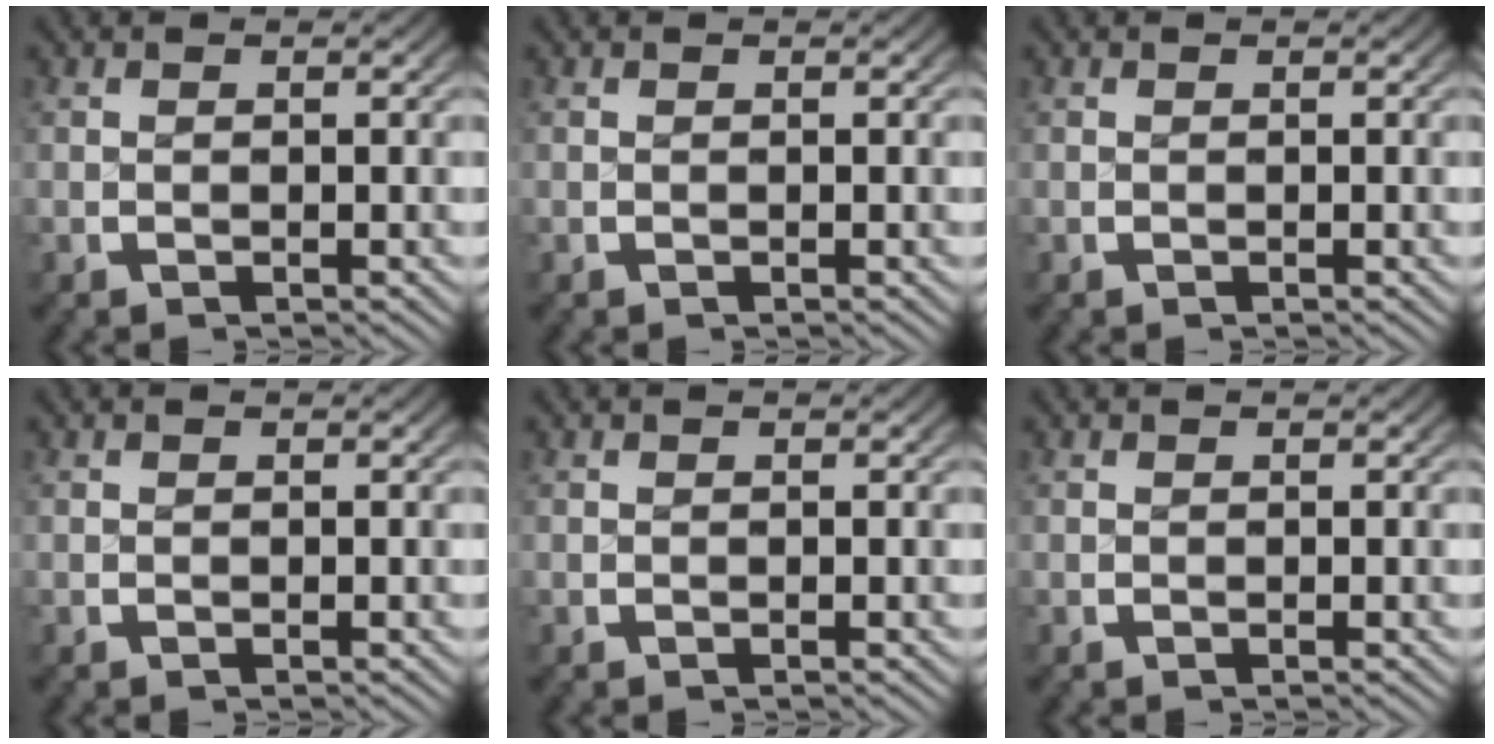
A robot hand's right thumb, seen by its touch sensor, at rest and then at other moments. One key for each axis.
{"total": 0.0}
{"total": 0.0}
{"total": 0.0}
{"total": 0.0}
{"total": 0.0}